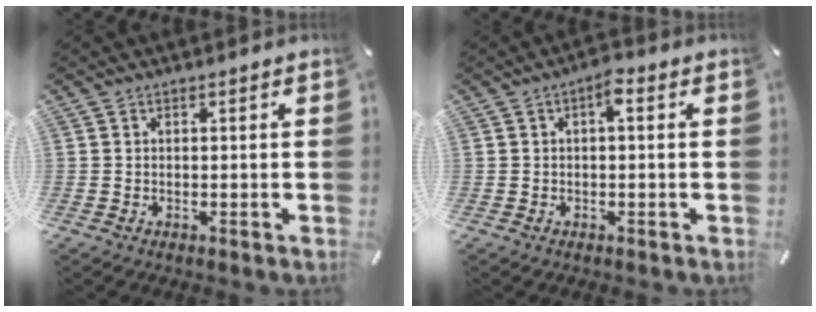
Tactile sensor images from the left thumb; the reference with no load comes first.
{"total": 3.0, "force": [0.3, 1.1, 2.8], "torque": [-0.049, 0.009, -0.001]}